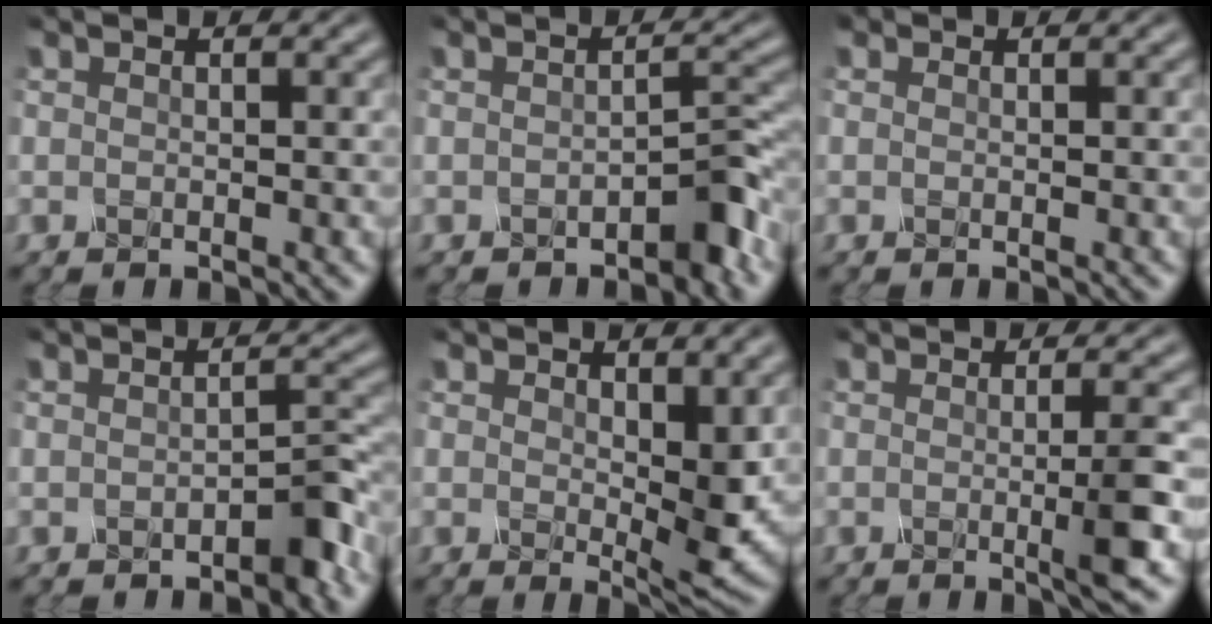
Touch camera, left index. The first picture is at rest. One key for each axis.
{"total": 2.5, "fx": -2.1, "fy": 0.2, "fz": 1.4, "tx": -0.028, "ty": 0.008, "tz": -0.031}
{"total": 0.6, "fx": 0.3, "fy": 0.4, "fz": 0.3, "tx": -0.009, "ty": 0.004, "tz": -0.006}
{"total": 2.2, "fx": -1.9, "fy": 0.1, "fz": 1.2, "tx": -0.026, "ty": 0.007, "tz": -0.026}
{"total": 4.8, "fx": 0.4, "fy": 1.7, "fz": 4.4, "tx": -0.085, "ty": -0.005, "tz": 0.015}
{"total": 3.3, "fx": -0.7, "fy": 0.4, "fz": 3.2, "tx": -0.055, "ty": -0.008, "tz": -0.009}